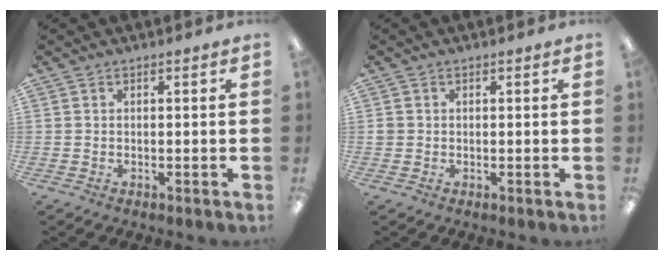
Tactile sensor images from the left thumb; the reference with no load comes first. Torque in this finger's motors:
{"motor_torque": [-0.24, 0.31, 0.08, -0.30, -0.01]}